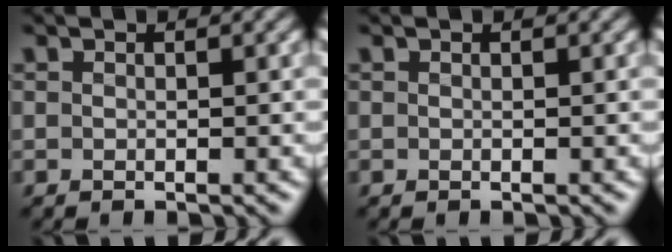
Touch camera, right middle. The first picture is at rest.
{"total": 0.0}